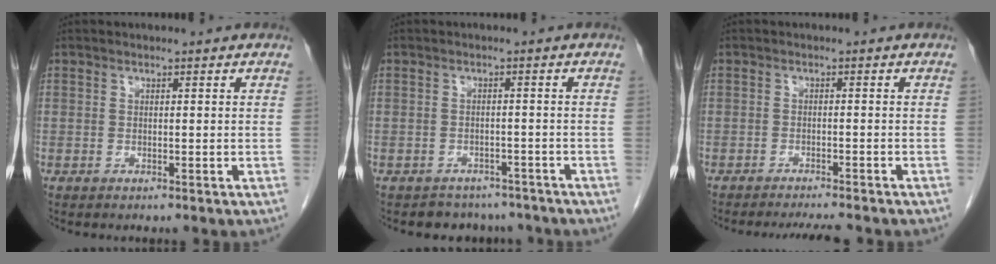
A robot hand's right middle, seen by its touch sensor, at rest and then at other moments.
{"total": 5.4, "force": [-4.7, 2.6, -0.2], "torque": [0.009, 0.012, -0.058]}
{"total": 6.3, "force": [-5.7, 0.3, 2.6], "torque": [-0.032, -0.012, -0.082]}